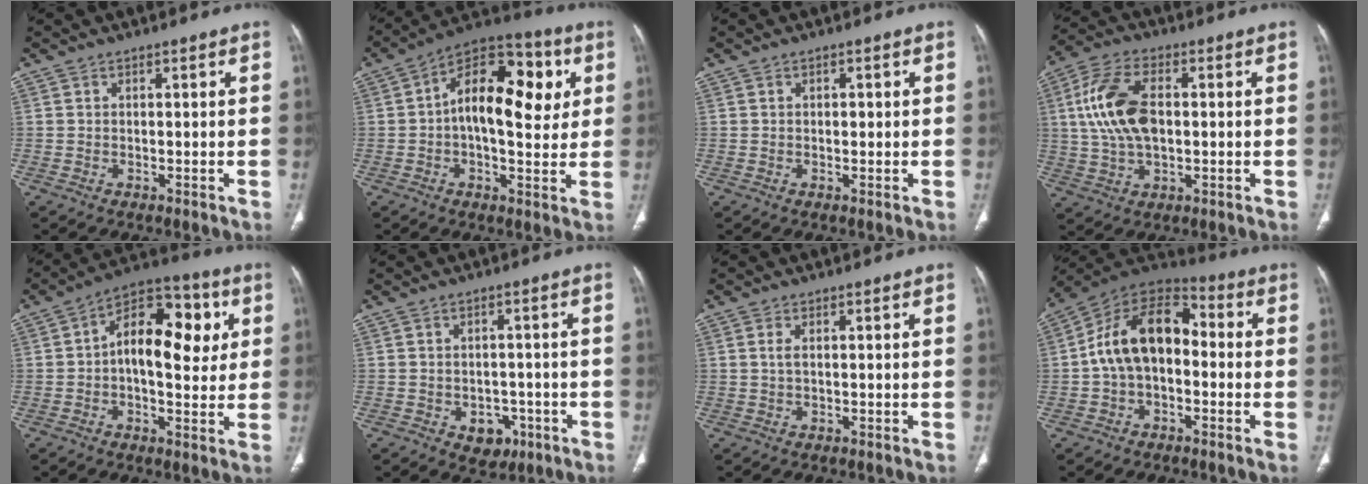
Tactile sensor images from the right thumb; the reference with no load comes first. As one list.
[{"total": 18.3, "force": [3.0, 9.7, 15.2], "torque": [-0.199, 0.023, 0.034]}, {"total": 1.0, "force": [0.1, 0.7, 0.8], "torque": [-0.010, 0.002, 0.002]}, {"total": 13.1, "force": [1.4, 7.4, 10.8], "torque": [-0.221, 0.013, 0.026]}, {"total": 16.1, "force": [2.4, 8.8, 13.2], "torque": [-0.164, 0.024, 0.028]}, {"total": 5.3, "force": [-2.2, 4.0, 2.6], "torque": [-0.009, 0.015, -0.019]}, {"total": 1.4, "force": [0.3, 0.6, 1.2], "torque": [-0.034, 0.006, 0.011]}, {"total": 15.1, "force": [-0.5, 9.6, 11.6], "torque": [-0.182, 0.048, -0.022]}]